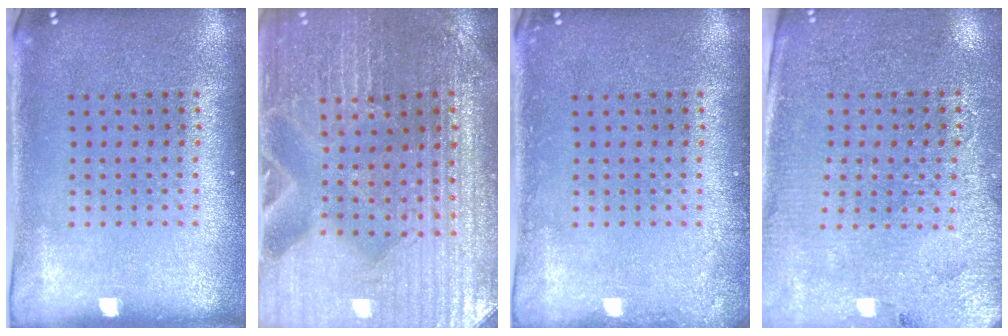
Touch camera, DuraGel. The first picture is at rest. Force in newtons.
{"total": 3.5, "press": 3.5, "slide": 0.3}
{"total": 1.1, "press": 1.1, "slide": 0.1}
{"total": 3.0, "press": 2.8, "slide": 1.0}